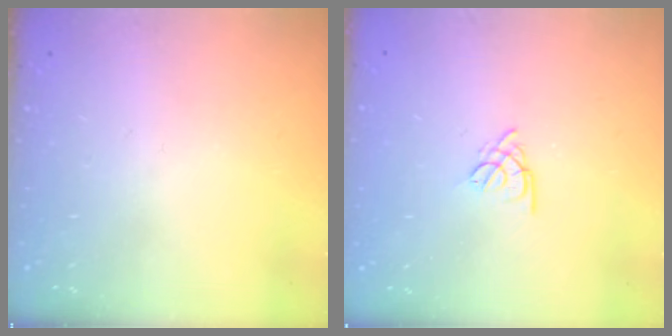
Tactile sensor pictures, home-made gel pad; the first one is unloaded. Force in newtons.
{"total": 2.7, "press": 2.6, "slide": 0.5}